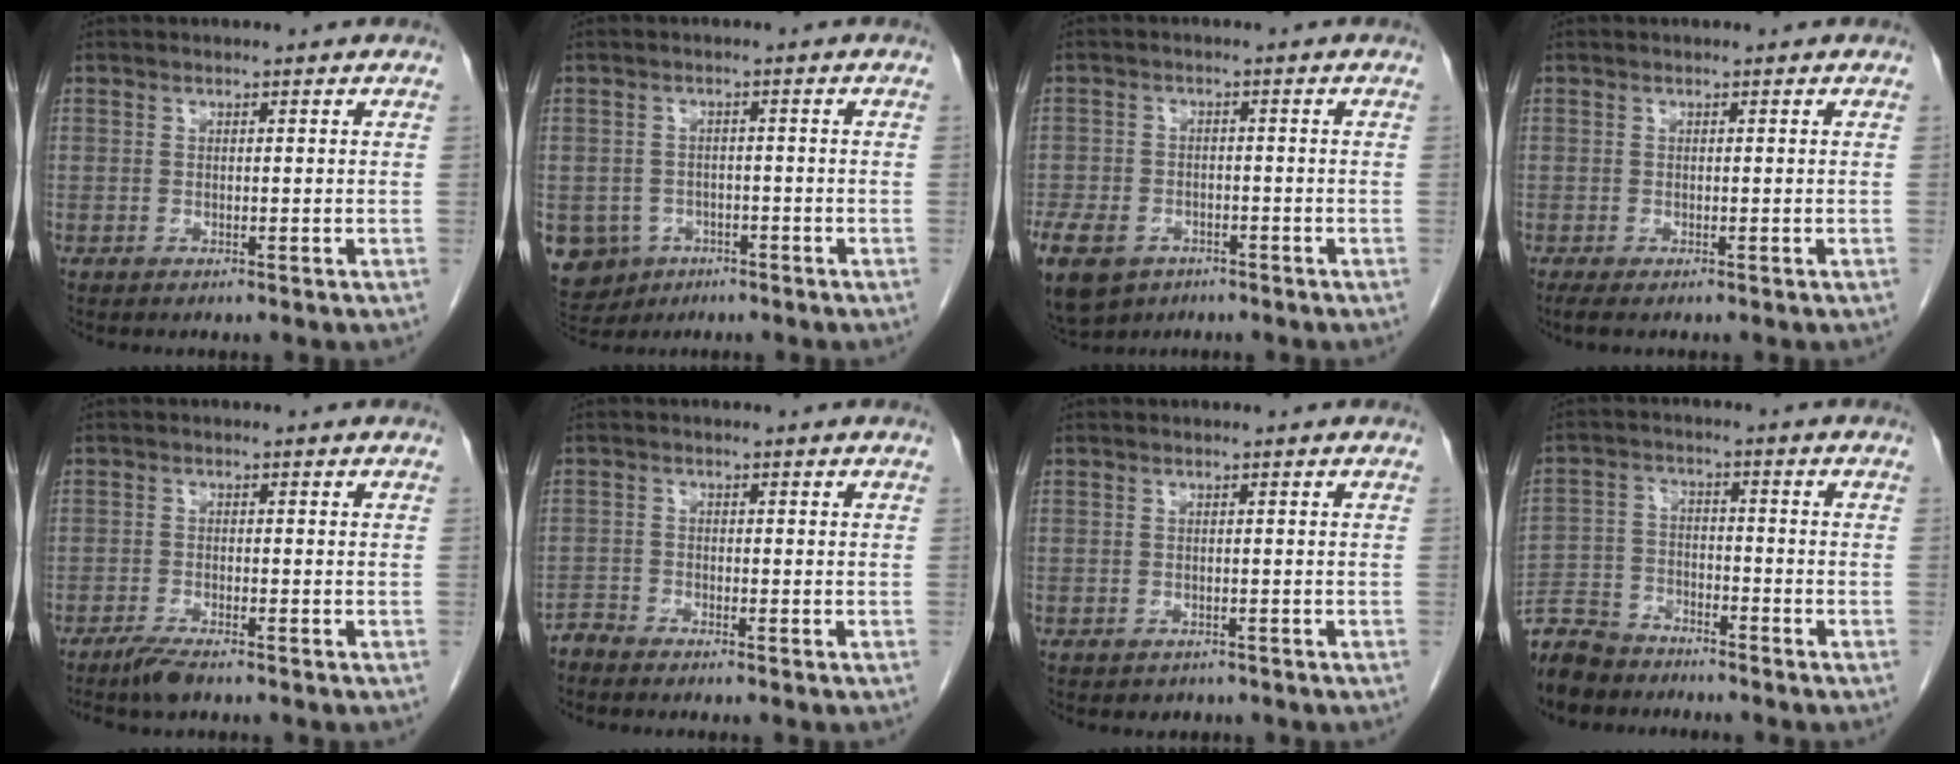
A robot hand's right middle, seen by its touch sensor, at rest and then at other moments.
{"total": 7.8, "force": [-3.9, 6.6, 1.3], "torque": [-0.035, 0.005, -0.051]}
{"total": 21.0, "force": [-10.6, 15.7, 9.2], "torque": [-0.322, -0.029, -0.156]}
{"total": 2.8, "force": [-2.0, 1.0, 1.6], "torque": [-0.029, -0.009, -0.027]}
{"total": 3.1, "force": [-2.6, 0.3, 1.7], "torque": [-0.038, -0.007, -0.049]}
{"total": 1.7, "force": [-1.7, -0.1, -0.2], "torque": [0.012, -0.006, -0.034]}
{"total": 1.5, "force": [-1.2, 0.9, 0.0], "torque": [-0.009, -0.001, -0.016]}
{"total": 8.5, "force": [-7.7, 3.3, 1.5], "torque": [-0.036, -0.005, -0.144]}